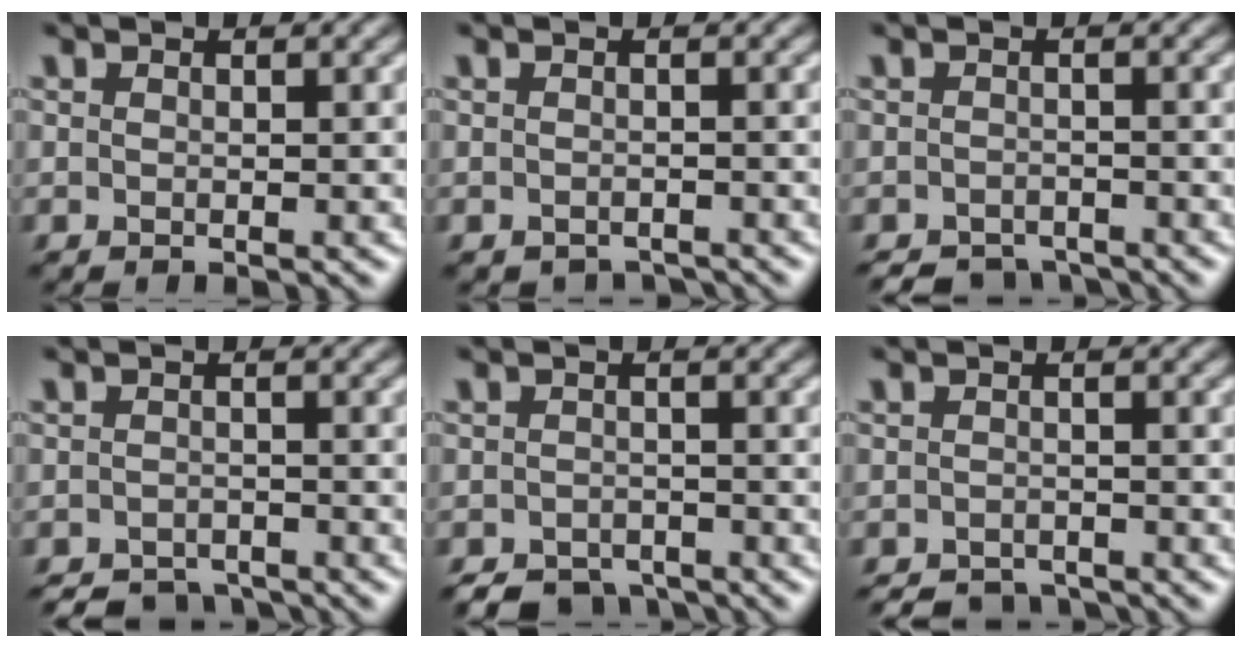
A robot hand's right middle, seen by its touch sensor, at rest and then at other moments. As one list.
[{"total": 1.7, "force": [-1.7, 0.5, 0.2], "torque": [0.000, -0.006, -0.023]}, {"total": 2.9, "force": [-2.7, 1.0, 0.6], "torque": [-0.001, -0.005, -0.046]}, {"total": 3.2, "force": [-3.0, 0.9, 0.6], "torque": [-0.001, -0.005, -0.050]}, {"total": 3.4, "force": [-3.0, 1.4, 0.9], "torque": [-0.004, -0.006, -0.052]}, {"total": 2.7, "force": [-2.6, 0.8, 0.5], "torque": [0.000, -0.004, -0.043]}]